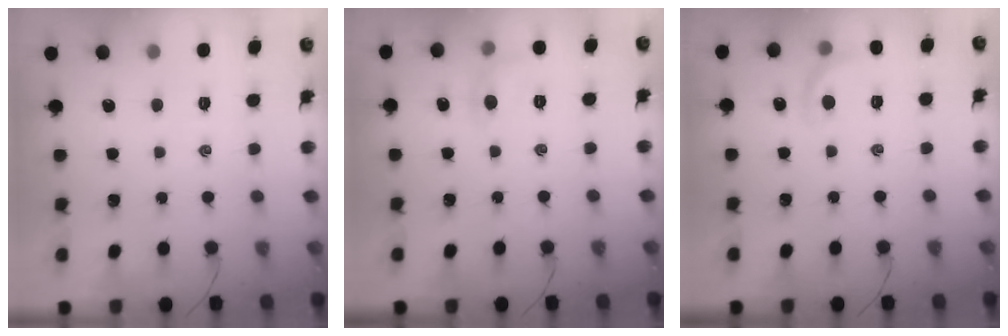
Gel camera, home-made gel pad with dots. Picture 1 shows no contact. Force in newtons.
{"total": 6.6, "press": 6.5, "slide": 1.5}
{"total": 7.9, "press": 7.8, "slide": 1.7}